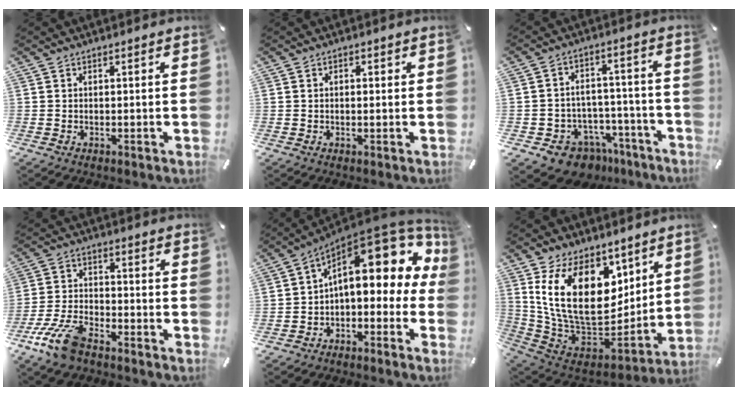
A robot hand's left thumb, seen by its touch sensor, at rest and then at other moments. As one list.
[{"total": 1.2, "force": [0.0, 0.7, 1.0], "torque": [-0.019, 0.004, -0.002]}, {"total": 8.0, "force": [-5.2, 5.9, 1.6], "torque": [-0.020, 0.036, -0.085]}, {"total": 11.2, "force": [-7.8, 4.5, 6.6], "torque": [-0.139, 0.035, -0.149]}, {"total": 16.7, "force": [6.4, 8.5, 12.9], "torque": [-0.165, -0.057, 0.105]}, {"total": 22.9, "force": [7.5, 14.8, 15.8], "torque": [-0.301, -0.064, 0.140]}]